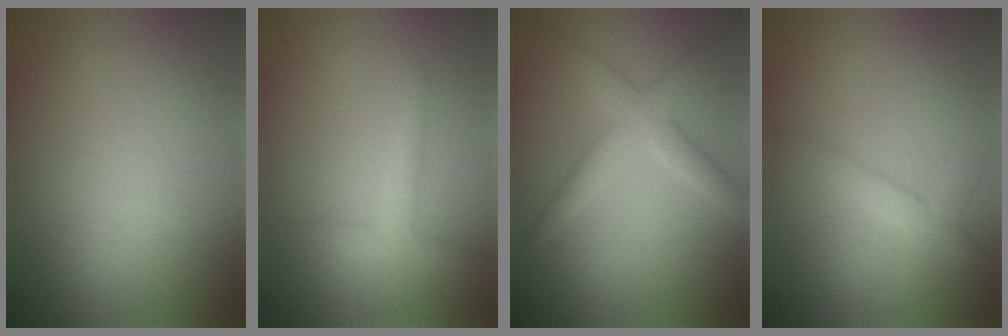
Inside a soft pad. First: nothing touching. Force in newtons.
{"total": 2.3, "press": 2.3, "slide": 0.1}
{"total": 3.5, "press": 3.5, "slide": 0.1}
{"total": 2.2, "press": 2.2, "slide": 0.1}